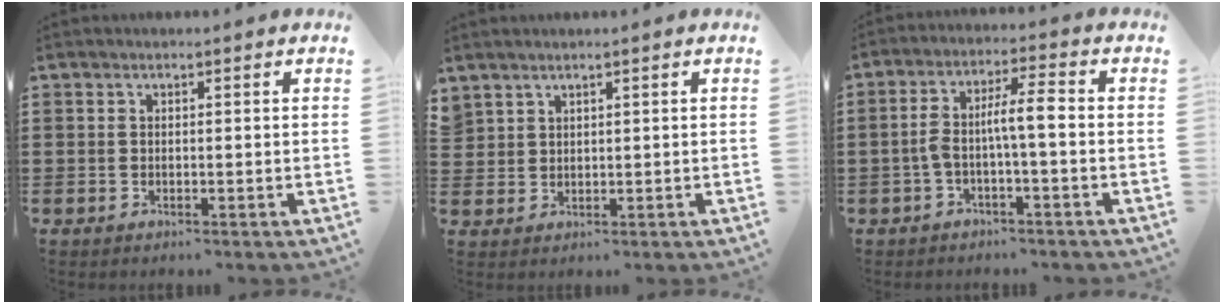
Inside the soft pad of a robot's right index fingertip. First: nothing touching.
{"total": 1.7, "force": [1.5, 0.8, 0.0], "torque": [-0.003, 0.004, 0.031]}
{"total": 5.9, "force": [-0.9, 1.0, 5.7], "torque": [-0.113, 0.004, -0.024]}